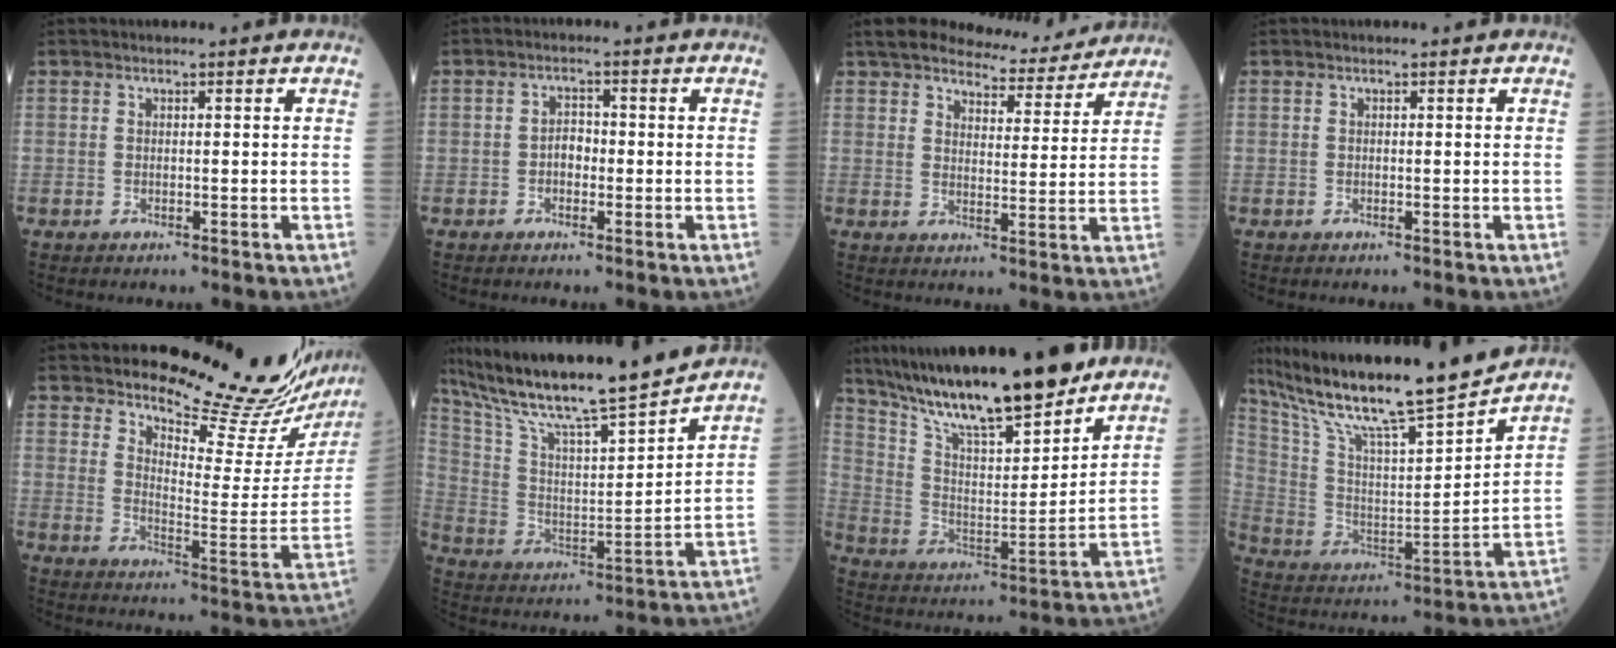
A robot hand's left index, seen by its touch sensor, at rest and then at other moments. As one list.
[{"total": 2.4, "force": [-0.6, 1.5, 1.7], "torque": [-0.026, 0.009, -0.014]}, {"total": 10.1, "force": [9.4, 2.3, 2.8], "torque": [-0.040, 0.005, 0.127]}, {"total": 0.0}, {"total": 19.2, "force": [18.2, 1.5, 6.1], "torque": [-0.088, -0.109, 0.228]}, {"total": 20.1, "force": [17.4, 0.0, 10.1], "torque": [-0.185, 0.003, 0.297]}, {"total": 19.1, "force": [15.9, 2.3, 10.3], "torque": [-0.175, -0.003, 0.282]}, {"total": 21.6, "force": [18.4, 0.0, 11.3], "torque": [-0.209, -0.003, 0.315]}]